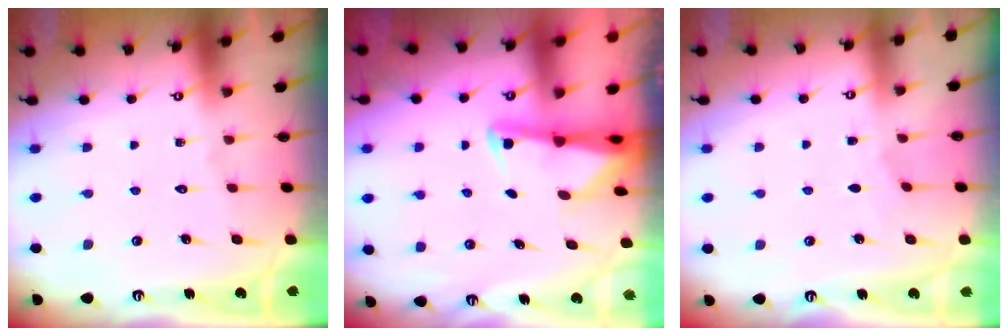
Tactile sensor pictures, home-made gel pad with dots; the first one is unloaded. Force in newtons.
{"total": 2.2, "press": 2.1, "slide": 0.5}
{"total": 2.2, "press": 2.1, "slide": 0.3}